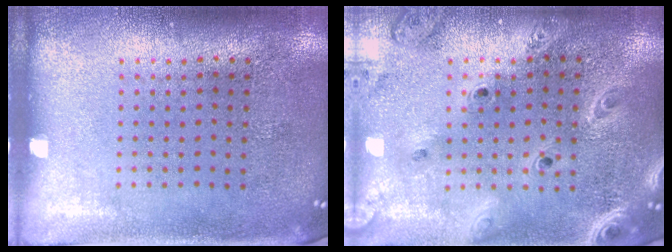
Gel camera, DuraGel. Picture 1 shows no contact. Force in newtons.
{"total": 2.7, "press": 2.3, "slide": 1.4}